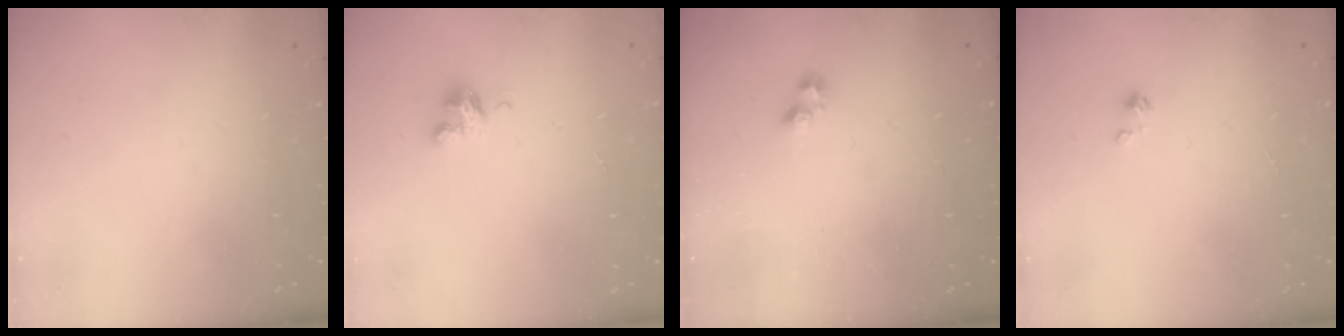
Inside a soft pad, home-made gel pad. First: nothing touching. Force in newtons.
{"total": 4.1, "press": 4.1, "slide": 0.3}
{"total": 0.9, "press": 0.4, "slide": 0.8}
{"total": 0.0}